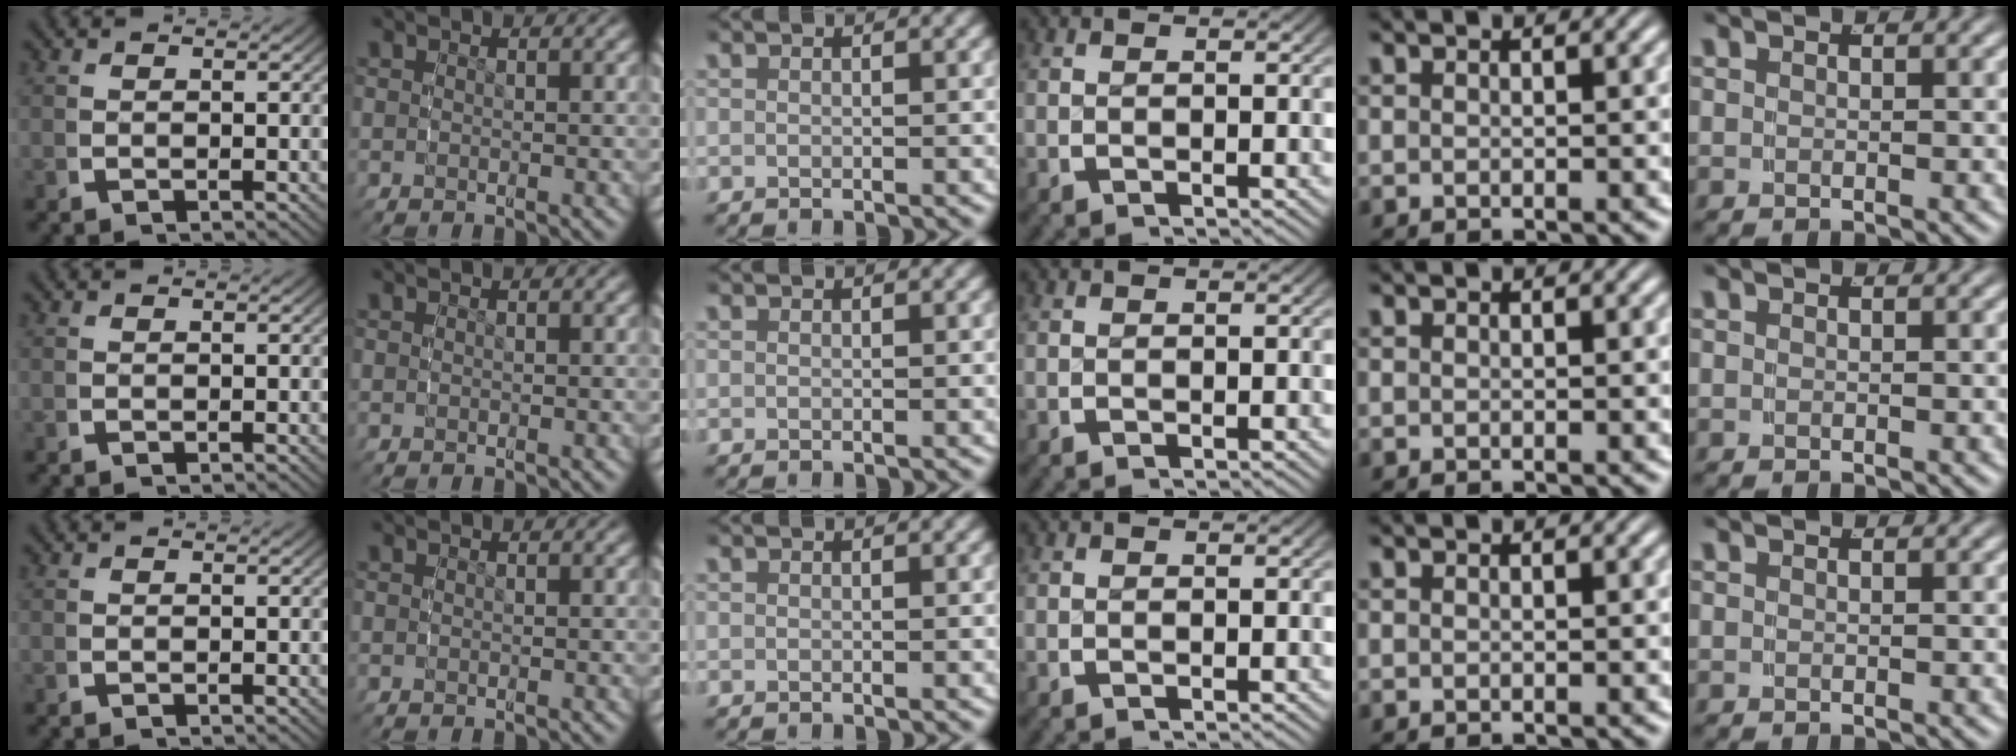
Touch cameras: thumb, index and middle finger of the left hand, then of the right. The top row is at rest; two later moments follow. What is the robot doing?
{"motion": "reach", "object": "shorts"}